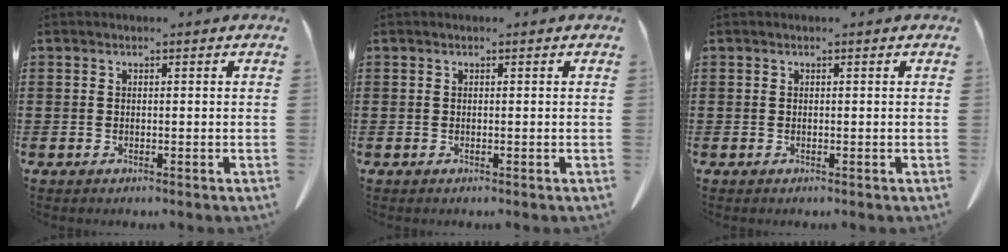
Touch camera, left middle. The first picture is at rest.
{"total": 0.0}
{"total": 0.0}